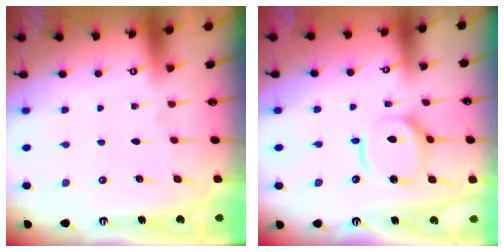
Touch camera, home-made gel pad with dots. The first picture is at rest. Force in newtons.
{"total": 12.4, "press": 12.3, "slide": 1.5}